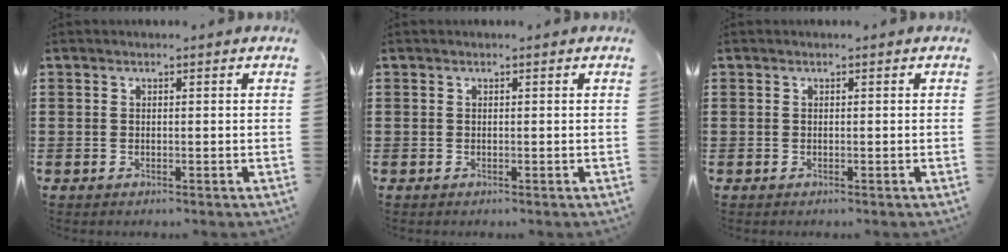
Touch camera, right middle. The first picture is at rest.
{"total": 0.0}
{"total": 0.0}